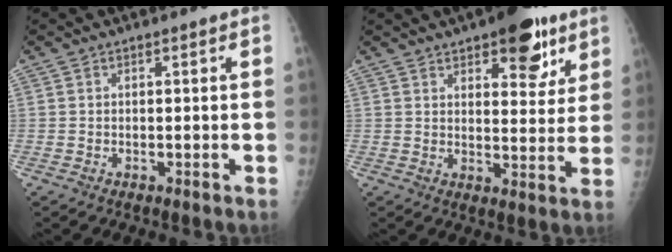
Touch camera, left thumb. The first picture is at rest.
{"total": 11.9, "force": [7.0, 5.1, 8.1], "torque": [-0.069, -0.030, 0.093]}